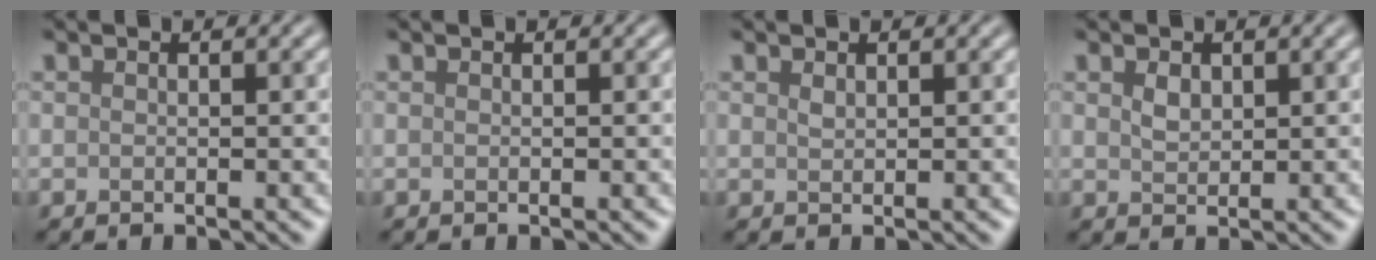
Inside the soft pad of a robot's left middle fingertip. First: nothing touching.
{"total": 0.0}
{"total": 0.5, "force": [0.4, 0.2, 0.3], "torque": [-0.012, -0.001, 0.010]}
{"total": 1.3, "force": [0.6, 0.9, 0.7], "torque": [-0.018, 0.000, 0.015]}